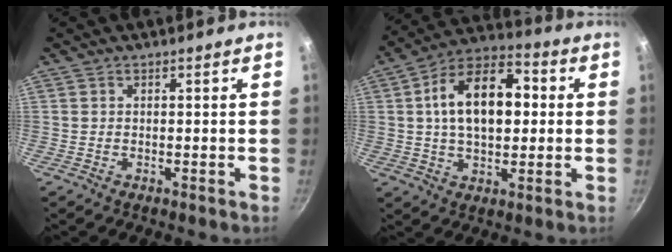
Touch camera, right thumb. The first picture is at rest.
{"total": 16.8, "force": [2.1, 10.1, 13.3], "torque": [-0.185, 0.024, 0.020]}